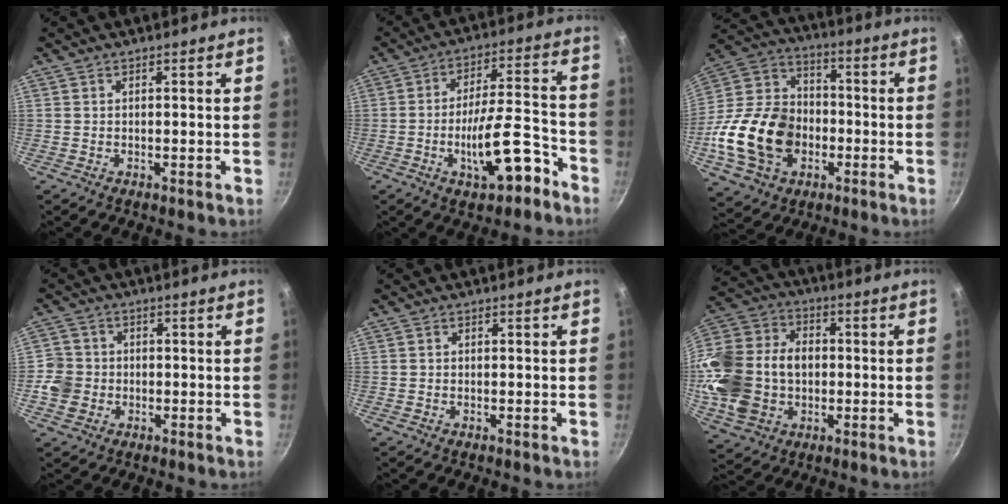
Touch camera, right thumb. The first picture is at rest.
{"total": 13.8, "force": [-6.4, 4.8, 11.2], "torque": [-0.148, 0.055, -0.095]}
{"total": 21.7, "force": [-5.5, 16.0, 13.5], "torque": [-0.240, 0.042, -0.100]}
{"total": 5.6, "force": [-1.5, 5.1, 1.7], "torque": [-0.008, 0.016, -0.037]}
{"total": 0.0}
{"total": 20.9, "force": [-1.6, 16.1, 13.2], "torque": [-0.258, 0.037, -0.023]}